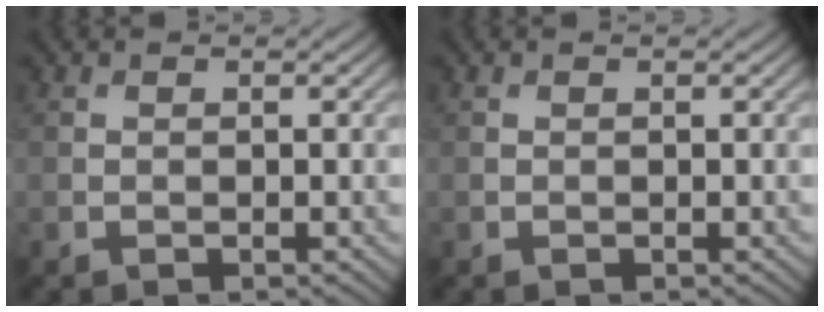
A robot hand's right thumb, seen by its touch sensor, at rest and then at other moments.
{"total": 0.0}